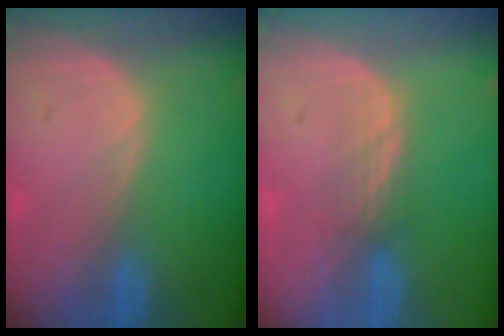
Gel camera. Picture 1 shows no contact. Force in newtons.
{"total": 2.3, "press": 2.2, "slide": 0.6}